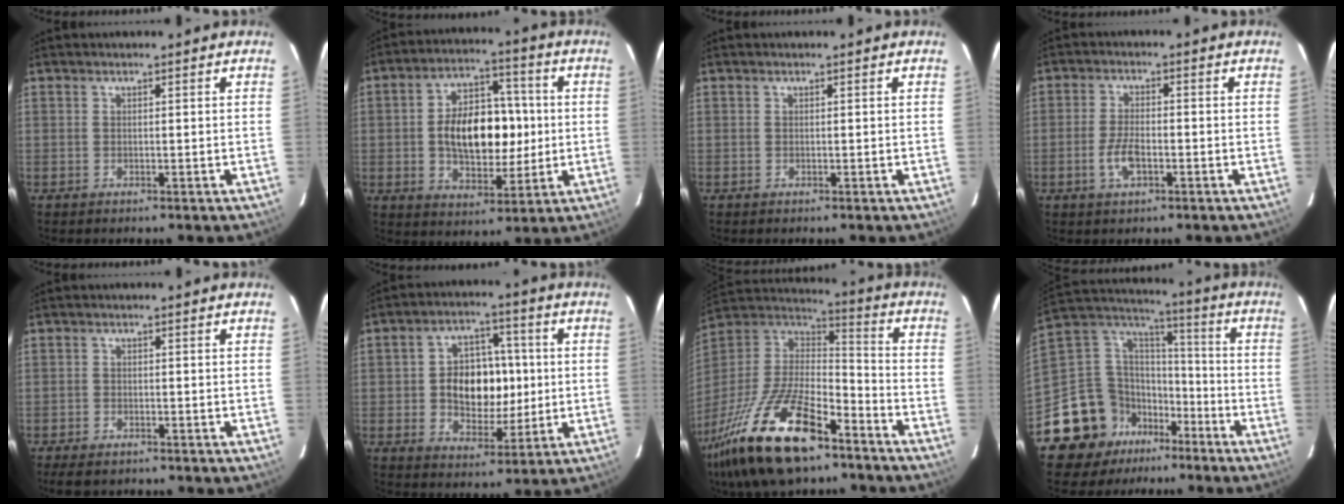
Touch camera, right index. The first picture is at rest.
{"total": 14.6, "force": [-0.3, 8.7, 11.8], "torque": [-0.209, 0.022, 0.003]}
{"total": 0.0}
{"total": 5.0, "force": [-1.9, 2.1, 4.2], "torque": [-0.090, -0.001, -0.036]}
{"total": 4.5, "force": [-3.6, 1.9, 1.7], "torque": [-0.049, -0.010, -0.060]}
{"total": 11.8, "force": [-0.3, 8.5, 8.2], "torque": [-0.160, 0.018, 0.006]}
{"total": 27.4, "force": [-17.5, 10.6, 18.3], "torque": [-0.377, -0.042, -0.302]}
{"total": 16.7, "force": [-11.1, 11.5, 4.7], "torque": [-0.130, 0.051, -0.190]}